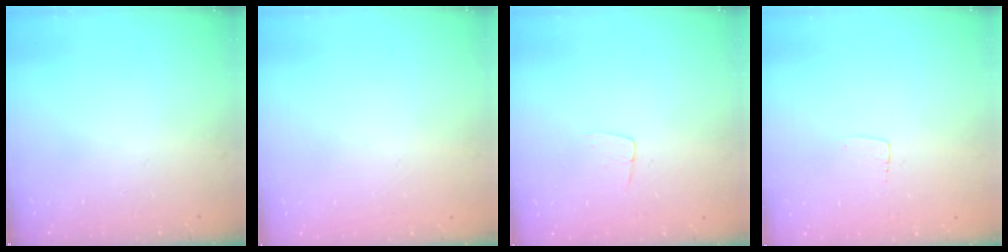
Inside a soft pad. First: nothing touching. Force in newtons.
{"total": 0.0}
{"total": 3.4, "press": 3.4, "slide": 0.2}
{"total": 2.3, "press": 2.3, "slide": 0.1}